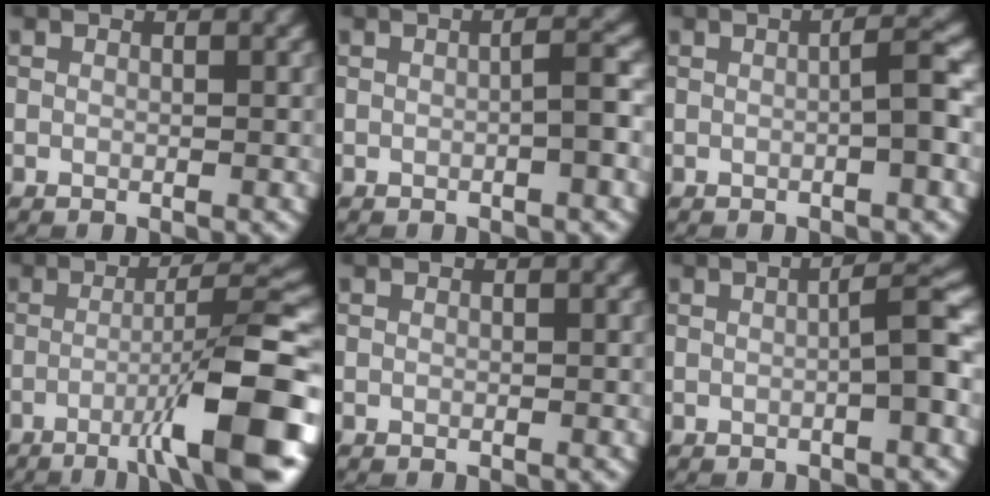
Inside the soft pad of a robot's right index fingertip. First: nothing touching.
{"total": 2.0, "force": [-0.5, 0.3, 1.9], "torque": [-0.028, 0.012, -0.012]}
{"total": 2.5, "force": [-0.4, 0.2, 2.5], "torque": [-0.038, 0.011, -0.009]}
{"total": 10.1, "force": [-4.0, 1.3, 9.1], "torque": [-0.125, 0.018, -0.068]}
{"total": 0.0}
{"total": 3.1, "force": [-0.4, 0.3, 3.1], "torque": [-0.044, 0.015, -0.011]}